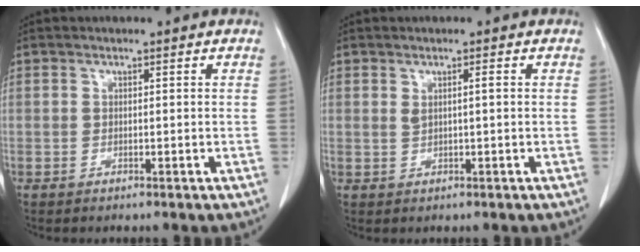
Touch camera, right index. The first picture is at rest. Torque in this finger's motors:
{"motor_torque": [0.03, -0.05, 0.05, 0.00]}